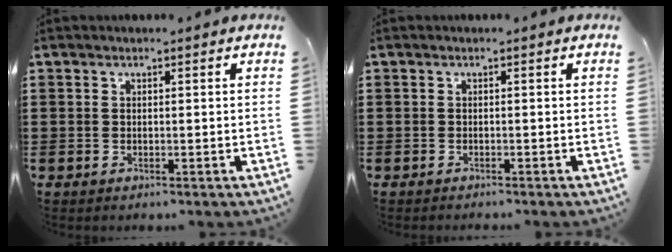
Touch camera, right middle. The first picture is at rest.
{"total": 0.5, "force": [-0.5, 0.1, -0.1], "torque": [0.000, -0.002, -0.010]}